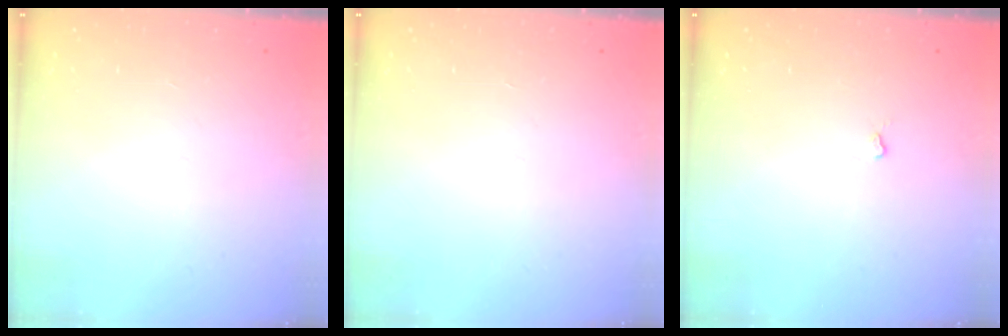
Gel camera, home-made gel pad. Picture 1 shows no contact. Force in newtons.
{"total": 0.0}
{"total": 1.9, "press": 1.9, "slide": 0.4}